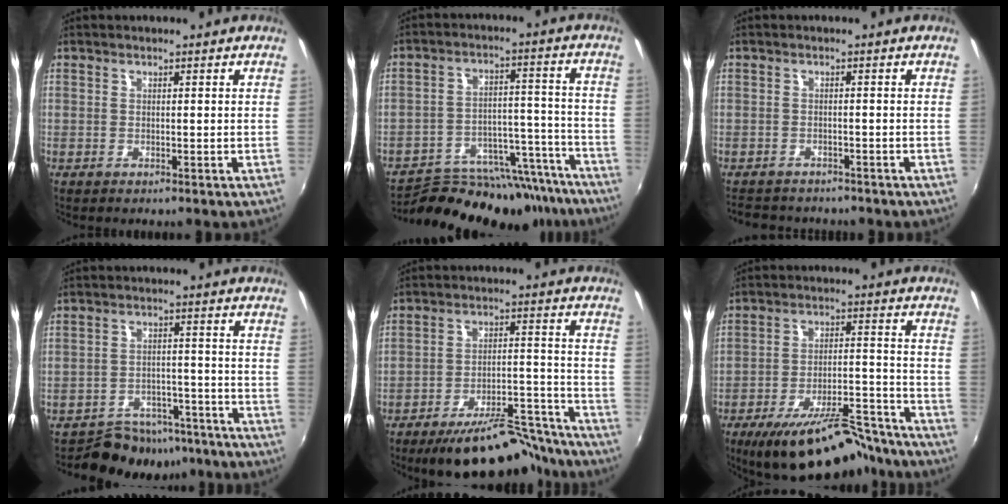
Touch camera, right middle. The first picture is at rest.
{"total": 22.7, "force": [-19.6, 8.5, 7.6], "torque": [-0.130, 0.030, -0.252]}
{"total": 5.5, "force": [-4.9, 2.3, 1.2], "torque": [-0.034, -0.010, -0.071]}
{"total": 4.6, "force": [-2.9, 3.5, 0.7], "torque": [-0.027, 0.007, -0.032]}
{"total": 16.4, "force": [-14.3, 4.3, 6.8], "torque": [-0.112, 0.022, -0.197]}
{"total": 17.8, "force": [-14.2, 5.3, 9.2], "torque": [-0.160, 0.002, -0.203]}